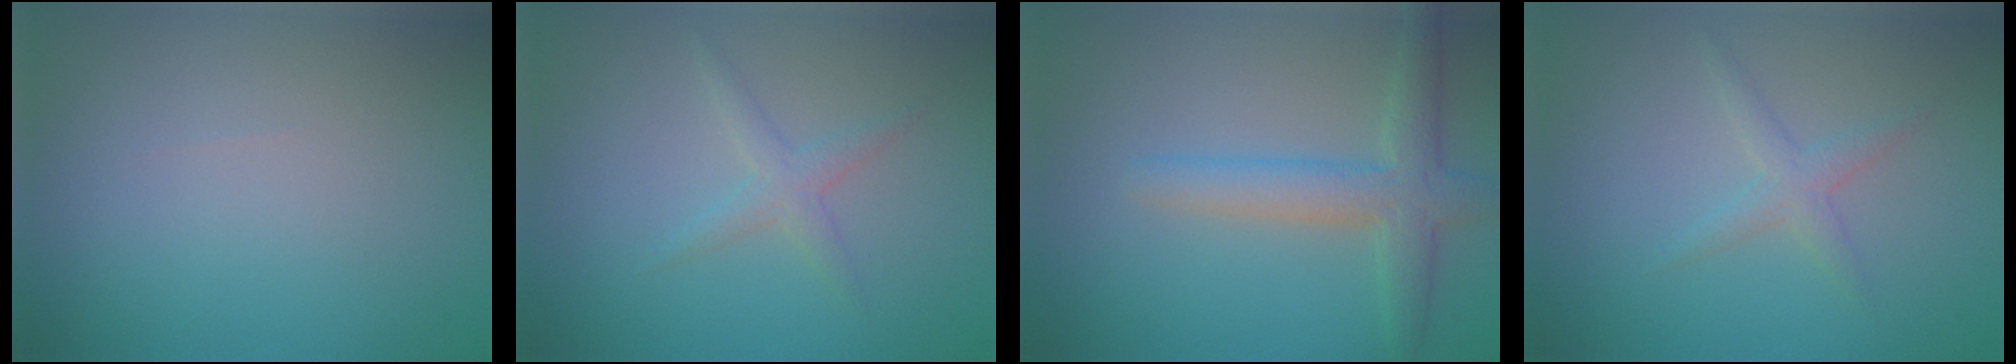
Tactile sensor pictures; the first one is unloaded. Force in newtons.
{"total": 1.6, "press": 1.6, "slide": 0.1}
{"total": 3.8, "press": 3.8, "slide": 0.1}
{"total": 1.6, "press": 1.6, "slide": 0.1}